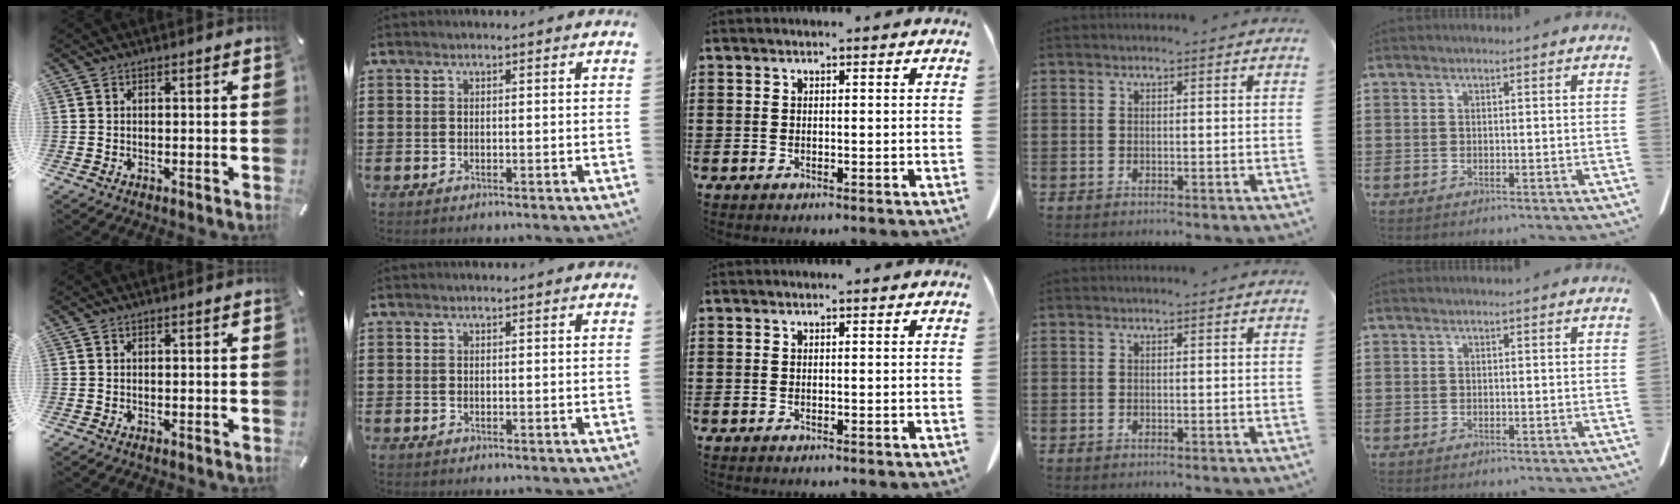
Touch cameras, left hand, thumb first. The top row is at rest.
{}